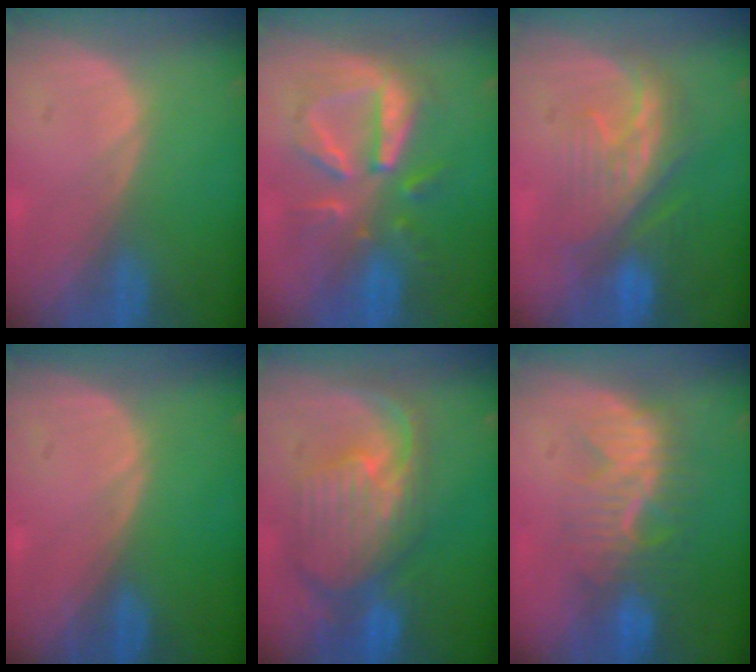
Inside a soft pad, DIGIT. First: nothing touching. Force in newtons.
{"total": 9.3, "press": 8.9, "slide": 2.8}
{"total": 8.3, "press": 8.1, "slide": 1.9}
{"total": 0.0}
{"total": 10.6, "press": 9.5, "slide": 4.8}
{"total": 8.6, "press": 8.0, "slide": 2.9}